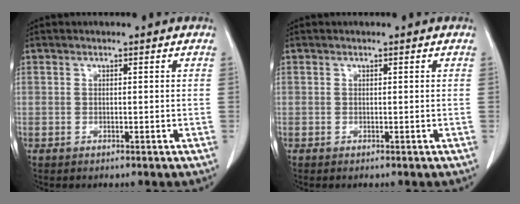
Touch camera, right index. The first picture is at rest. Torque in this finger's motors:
{"motor_torque": [0.12, -0.07, -0.02, -0.01]}